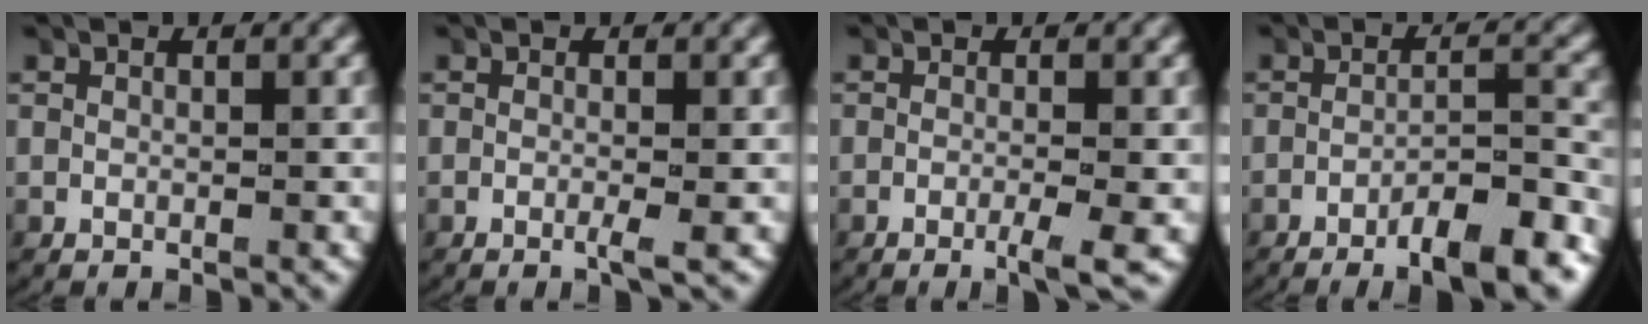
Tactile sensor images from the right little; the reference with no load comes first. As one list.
[{"total": 1.1, "force": [-0.4, 0.0, 1.1], "torque": [-0.015, 0.002, -0.013]}, {"total": 2.5, "force": [-1.3, 0.0, 2.2], "torque": [-0.028, -0.001, -0.028]}, {"total": 6.1, "force": [-4.6, 1.4, 3.6], "torque": [-0.037, 0.003, -0.078]}]